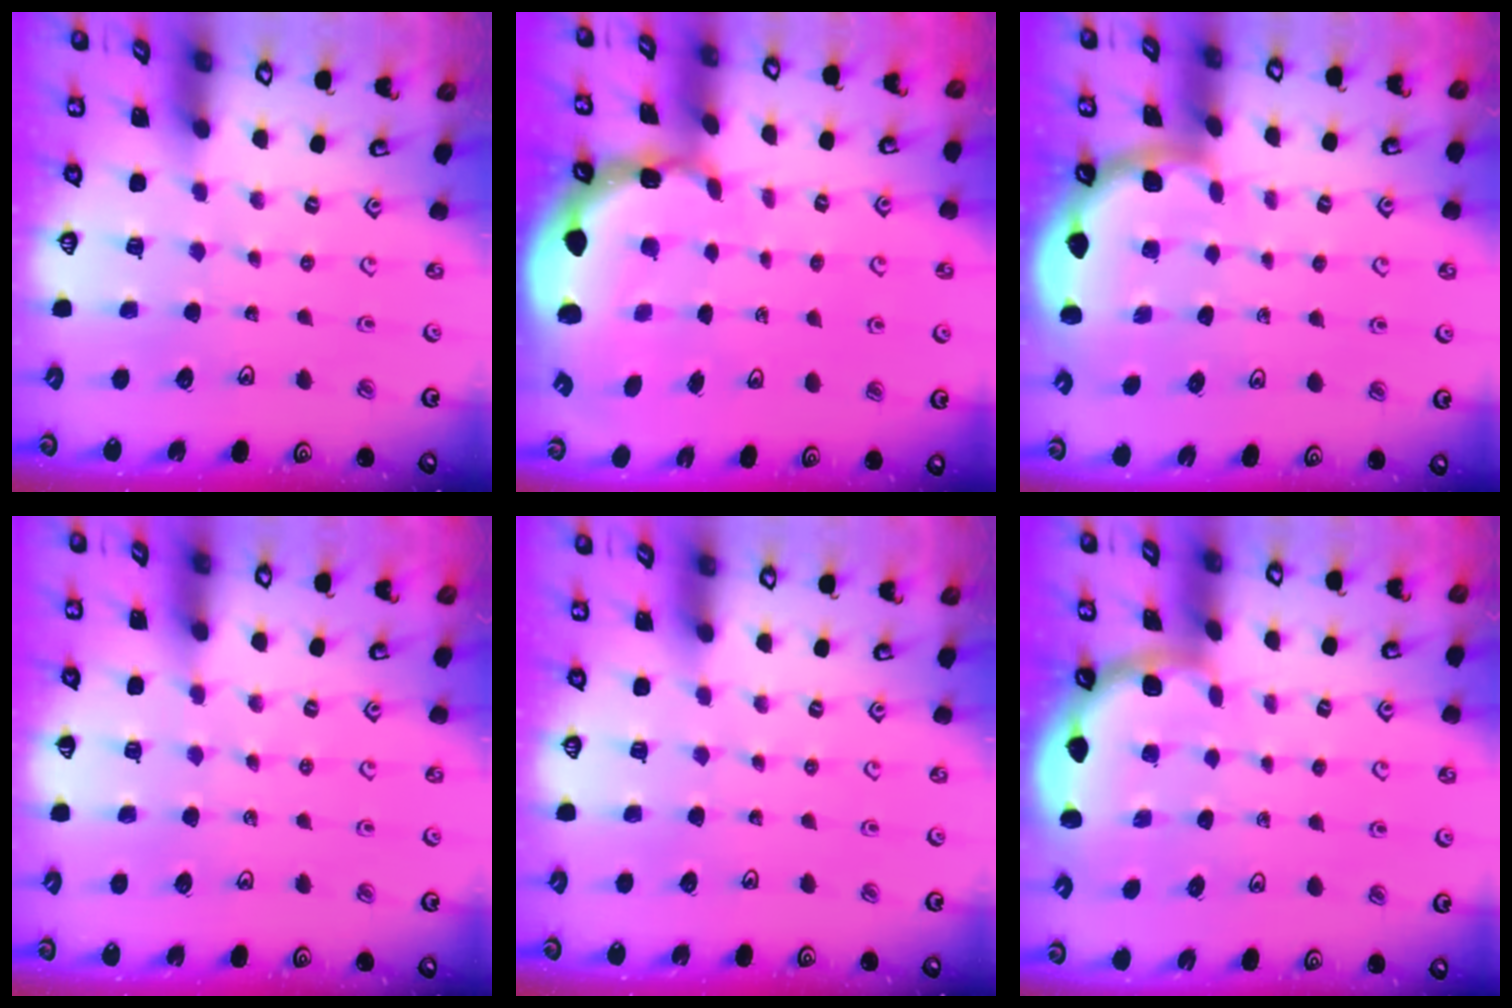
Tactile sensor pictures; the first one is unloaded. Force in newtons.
{"total": 2.2, "press": 2.0, "slide": 0.9}
{"total": 1.7, "press": 1.7, "slide": 0.0}
{"total": 3.3, "press": 3.3, "slide": 0.4}
{"total": 0.0}
{"total": 1.9, "press": 1.9, "slide": 0.0}